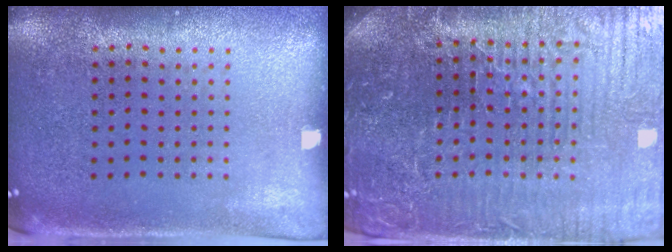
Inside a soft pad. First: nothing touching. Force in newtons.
{"total": 5.9, "press": 5.4, "slide": 2.4}